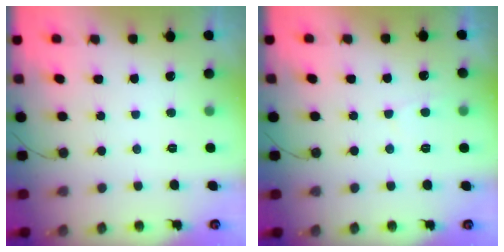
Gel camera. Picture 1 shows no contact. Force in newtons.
{"total": 3.3, "press": 3.3, "slide": 0.3}